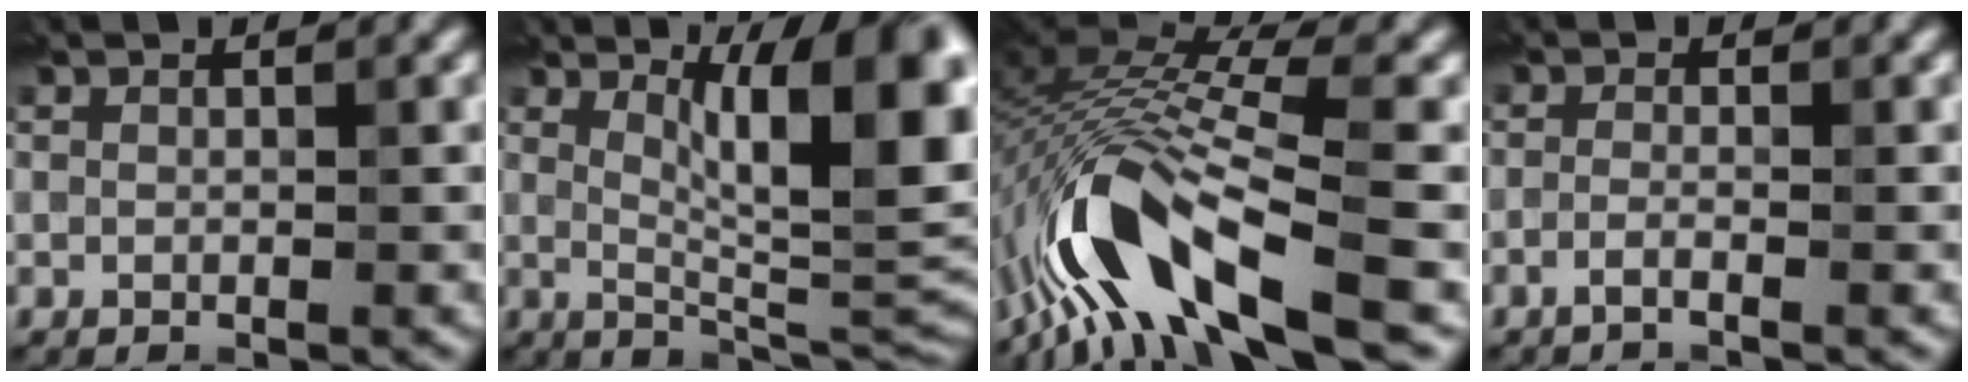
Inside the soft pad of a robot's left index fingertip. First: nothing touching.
{"total": 9.7, "force": [2.3, 1.7, 9.2], "torque": [-0.128, -0.017, 0.069]}
{"total": 10.2, "force": [-7.0, 2.0, 7.1], "torque": [-0.167, -0.015, -0.088]}
{"total": 2.4, "force": [-2.2, -0.9, -0.3], "torque": [-0.012, -0.028, -0.022]}